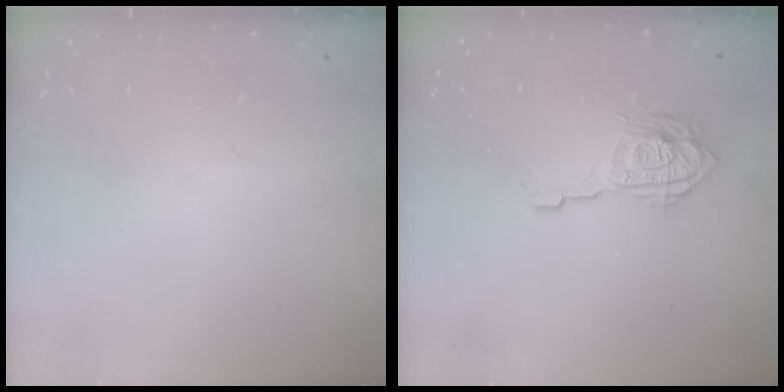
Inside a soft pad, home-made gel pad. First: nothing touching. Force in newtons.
{"total": 12.4, "press": 12.4, "slide": 1.3}